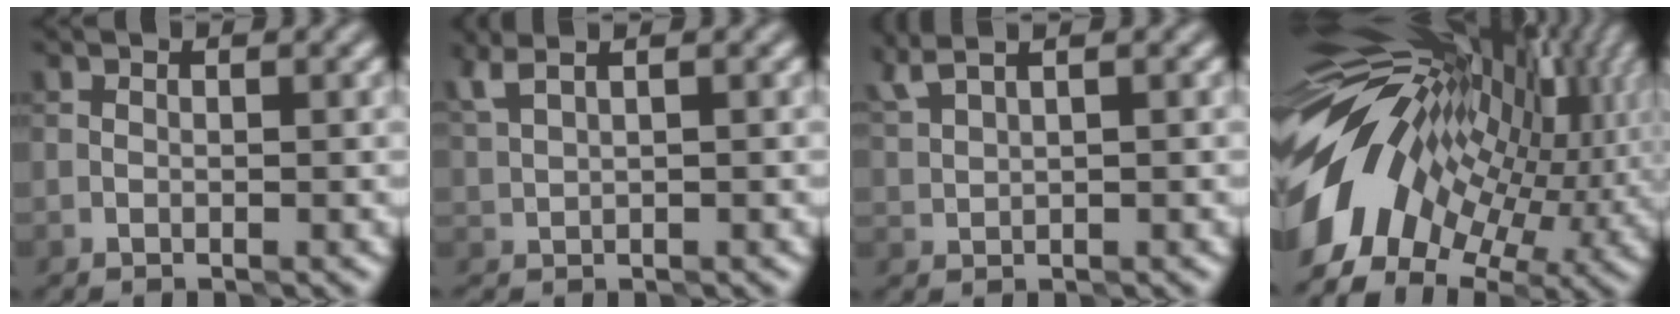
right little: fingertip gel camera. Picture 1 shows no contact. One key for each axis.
{"total": 2.0, "fx": 1.5, "fy": 0.5, "fz": 1.2, "tx": -0.020, "ty": 0.008, "tz": 0.037}
{"total": 2.9, "fx": 2.4, "fy": 0.8, "fz": 1.5, "tx": -0.028, "ty": 0.019, "tz": 0.043}
{"total": 15.1, "fx": 1.1, "fy": 8.7, "fz": 12.3, "tx": -0.241, "ty": 0.029, "tz": 0.012}